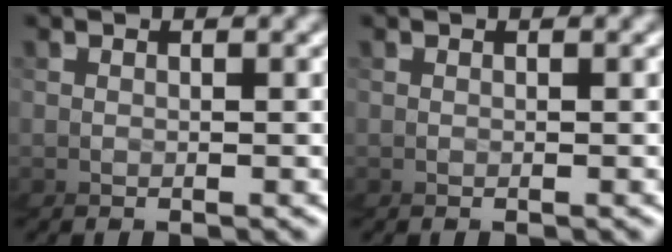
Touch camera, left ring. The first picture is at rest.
{"total": 0.0}